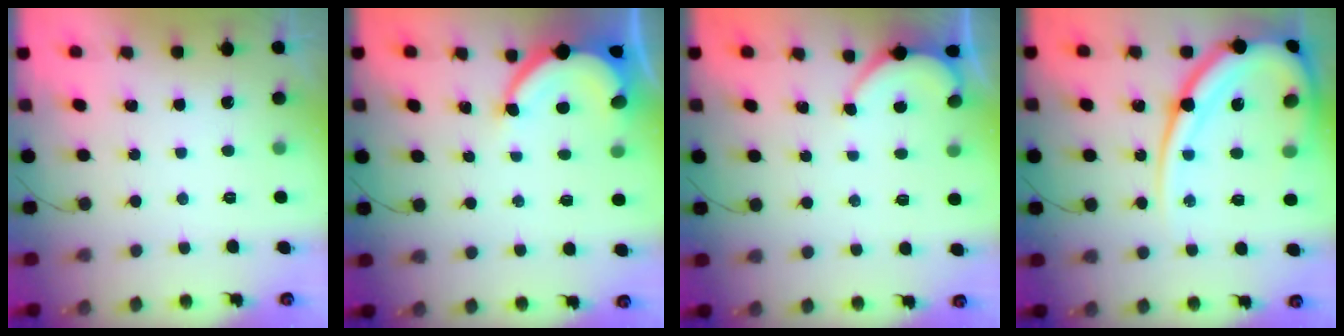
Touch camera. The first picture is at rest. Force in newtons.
{"total": 6.7, "press": 6.7, "slide": 0.2}
{"total": 2.3, "press": 2.3, "slide": 0.3}
{"total": 20.2, "press": 20.1, "slide": 2.3}